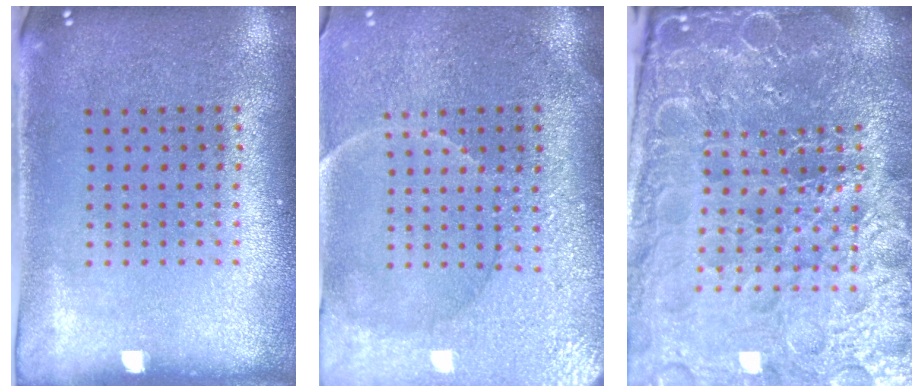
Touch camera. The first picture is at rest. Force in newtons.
{"total": 3.7, "press": 3.5, "slide": 1.2}
{"total": 6.1, "press": 5.5, "slide": 2.7}